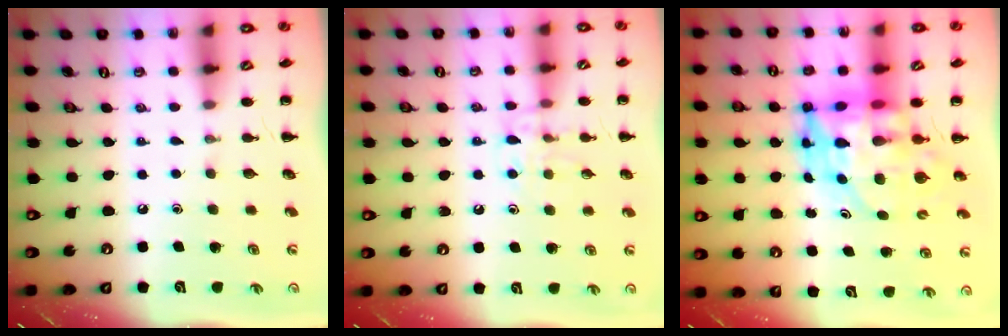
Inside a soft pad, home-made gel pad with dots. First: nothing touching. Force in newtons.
{"total": 9.2, "press": 9.1, "slide": 1.4}
{"total": 12.5, "press": 12.0, "slide": 3.4}